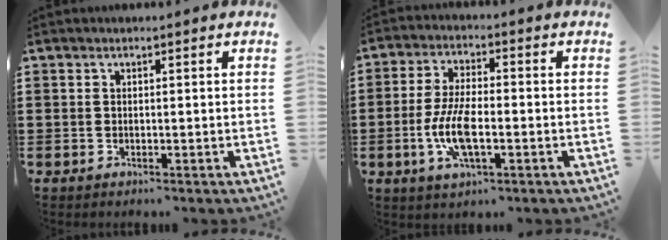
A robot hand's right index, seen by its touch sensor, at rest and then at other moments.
{"total": 8.1, "force": [-2.0, 3.0, 7.2], "torque": [-0.161, -0.009, -0.041]}